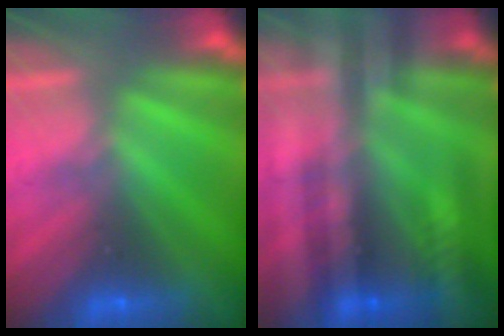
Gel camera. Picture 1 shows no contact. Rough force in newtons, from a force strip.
{"total": 2.6}